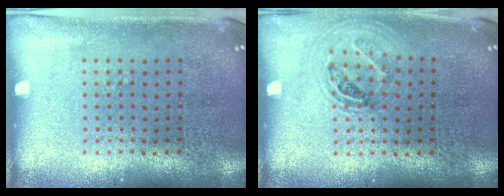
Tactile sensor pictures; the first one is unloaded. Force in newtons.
{"total": 1.1, "press": 1.0, "slide": 0.4}